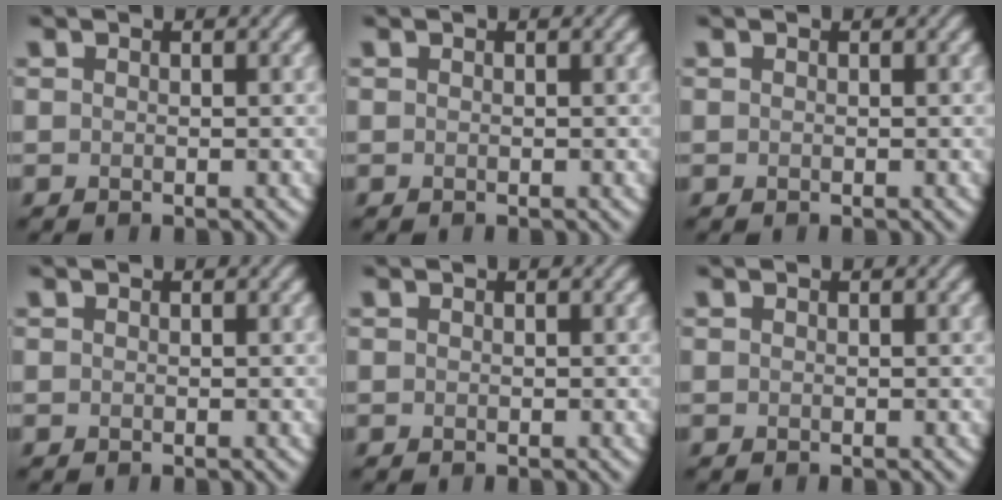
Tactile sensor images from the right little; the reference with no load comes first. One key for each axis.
{"total": 0.0}
{"total": 0.0}
{"total": 0.0}
{"total": 0.0}
{"total": 0.0}